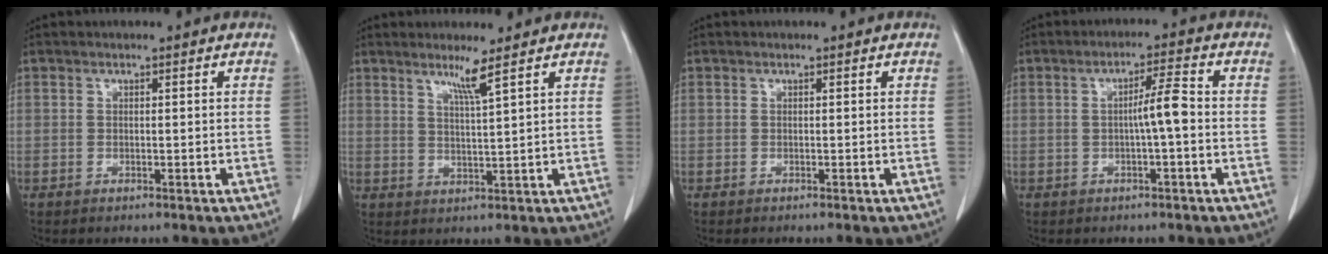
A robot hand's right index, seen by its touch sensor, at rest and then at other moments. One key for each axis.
{"total": 3.6, "fx": 2.3, "fy": -1.1, "fz": 2.4, "tx": -0.046, "ty": -0.012, "tz": 0.047}
{"total": 0.0}
{"total": 4.3, "fx": -0.5, "fy": 0.0, "fz": 4.3, "tx": -0.069, "ty": 0.008, "tz": -0.009}